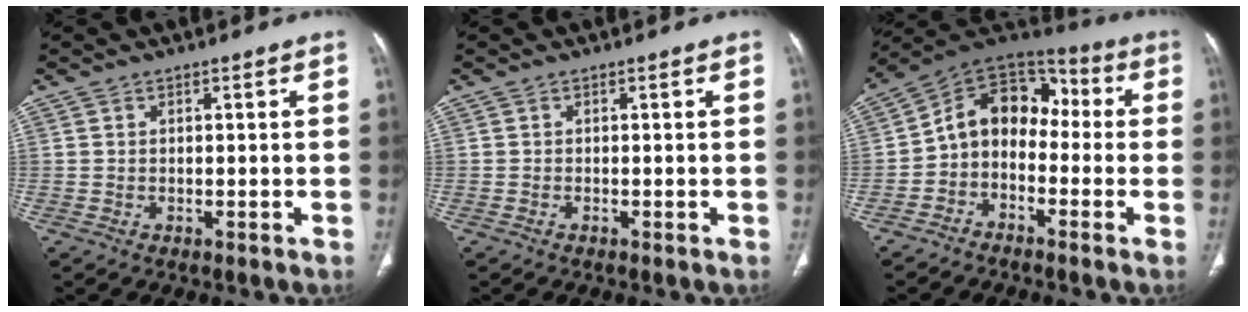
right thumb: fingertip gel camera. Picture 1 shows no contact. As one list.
[{"total": 0.0}, {"total": 11.8, "force": [-2.1, 8.9, 7.5], "torque": [-0.092, 0.071, -0.056]}]